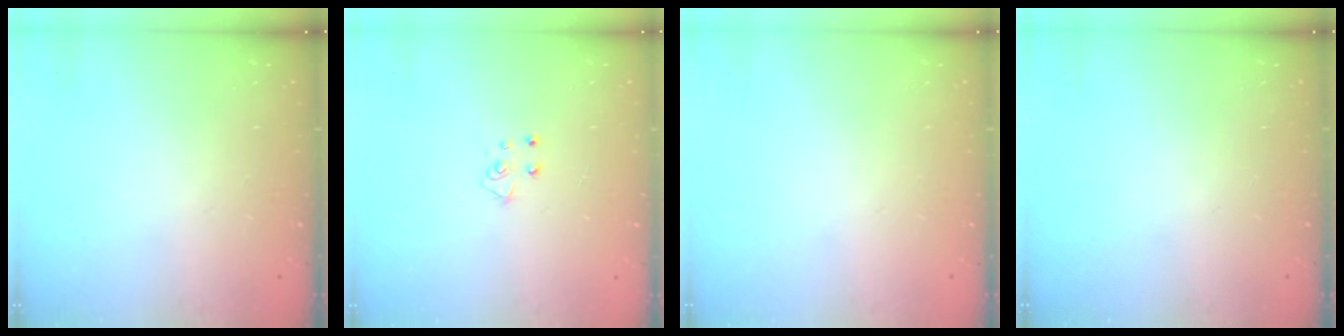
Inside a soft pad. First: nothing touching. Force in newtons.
{"total": 4.9, "press": 4.9, "slide": 0.5}
{"total": 0.0}
{"total": 0.0}